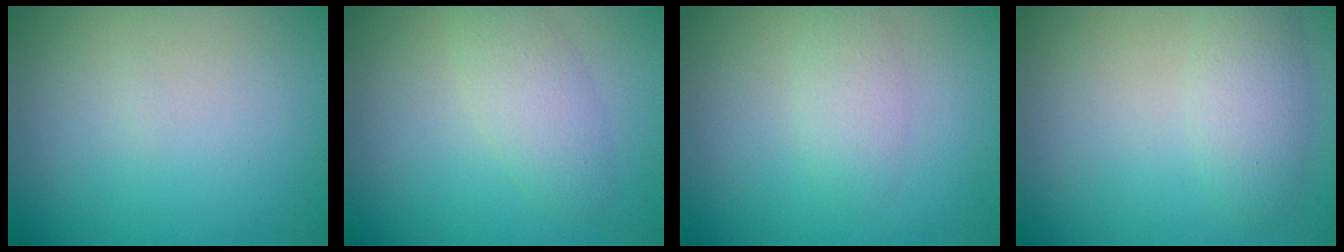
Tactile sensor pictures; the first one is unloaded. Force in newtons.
{"total": 2.7, "press": 2.7, "slide": 0.1}
{"total": 2.0, "press": 2.0, "slide": 0.0}
{"total": 2.7, "press": 2.7, "slide": 0.2}